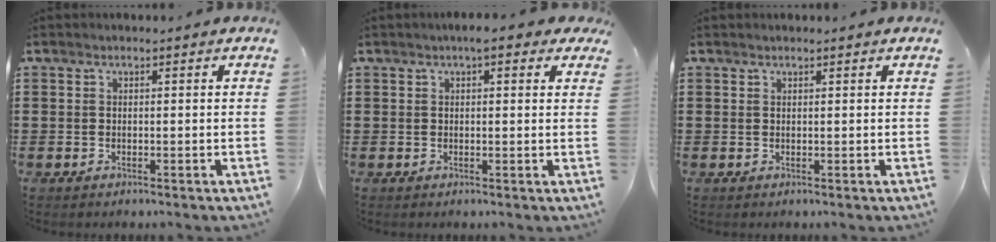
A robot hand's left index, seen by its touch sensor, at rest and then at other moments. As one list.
[{"total": 3.0, "force": [1.8, 0.7, 2.2], "torque": [-0.046, 0.007, 0.032]}, {"total": 0.6, "force": [0.5, 0.0, 0.2], "torque": [-0.005, 0.000, 0.011]}]